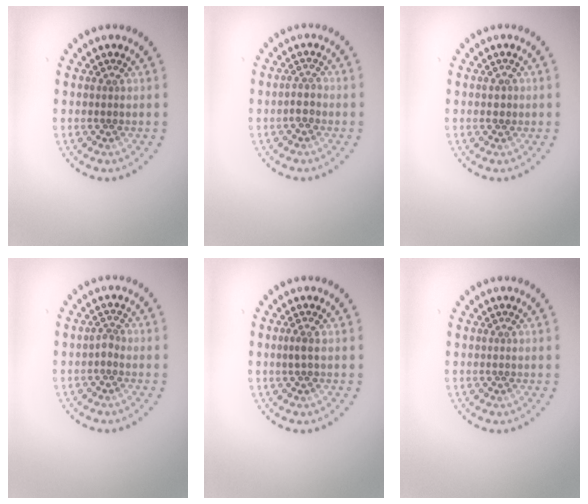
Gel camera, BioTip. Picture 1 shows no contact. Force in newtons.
{"total": 1.3, "press": 1.1, "slide": 0.7}
{"total": 0.8, "press": 0.8, "slide": 0.1}
{"total": 1.0, "press": 0.7, "slide": 0.6}
{"total": 0.9, "press": 0.7, "slide": 0.5}
{"total": 0.0}